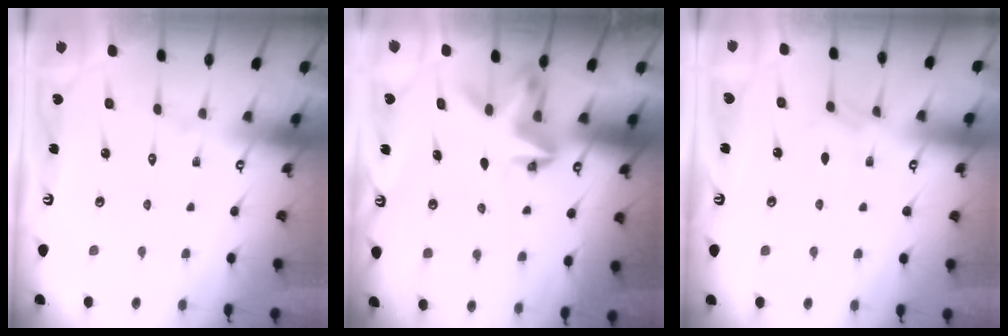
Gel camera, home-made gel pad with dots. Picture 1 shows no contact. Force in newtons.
{"total": 3.8, "press": 3.8, "slide": 0.5}
{"total": 3.2, "press": 3.2, "slide": 0.5}